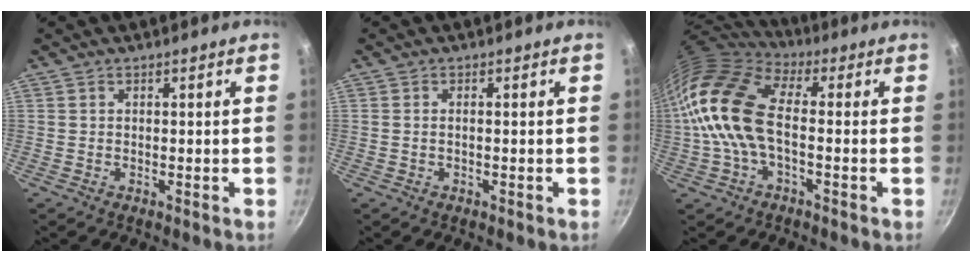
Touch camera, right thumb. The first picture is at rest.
{"total": 0.6, "force": [-0.1, 0.0, 0.6], "torque": [-0.020, 0.005, -0.004]}
{"total": 15.7, "force": [-0.7, 8.5, 13.2], "torque": [-0.247, 0.027, -0.030]}